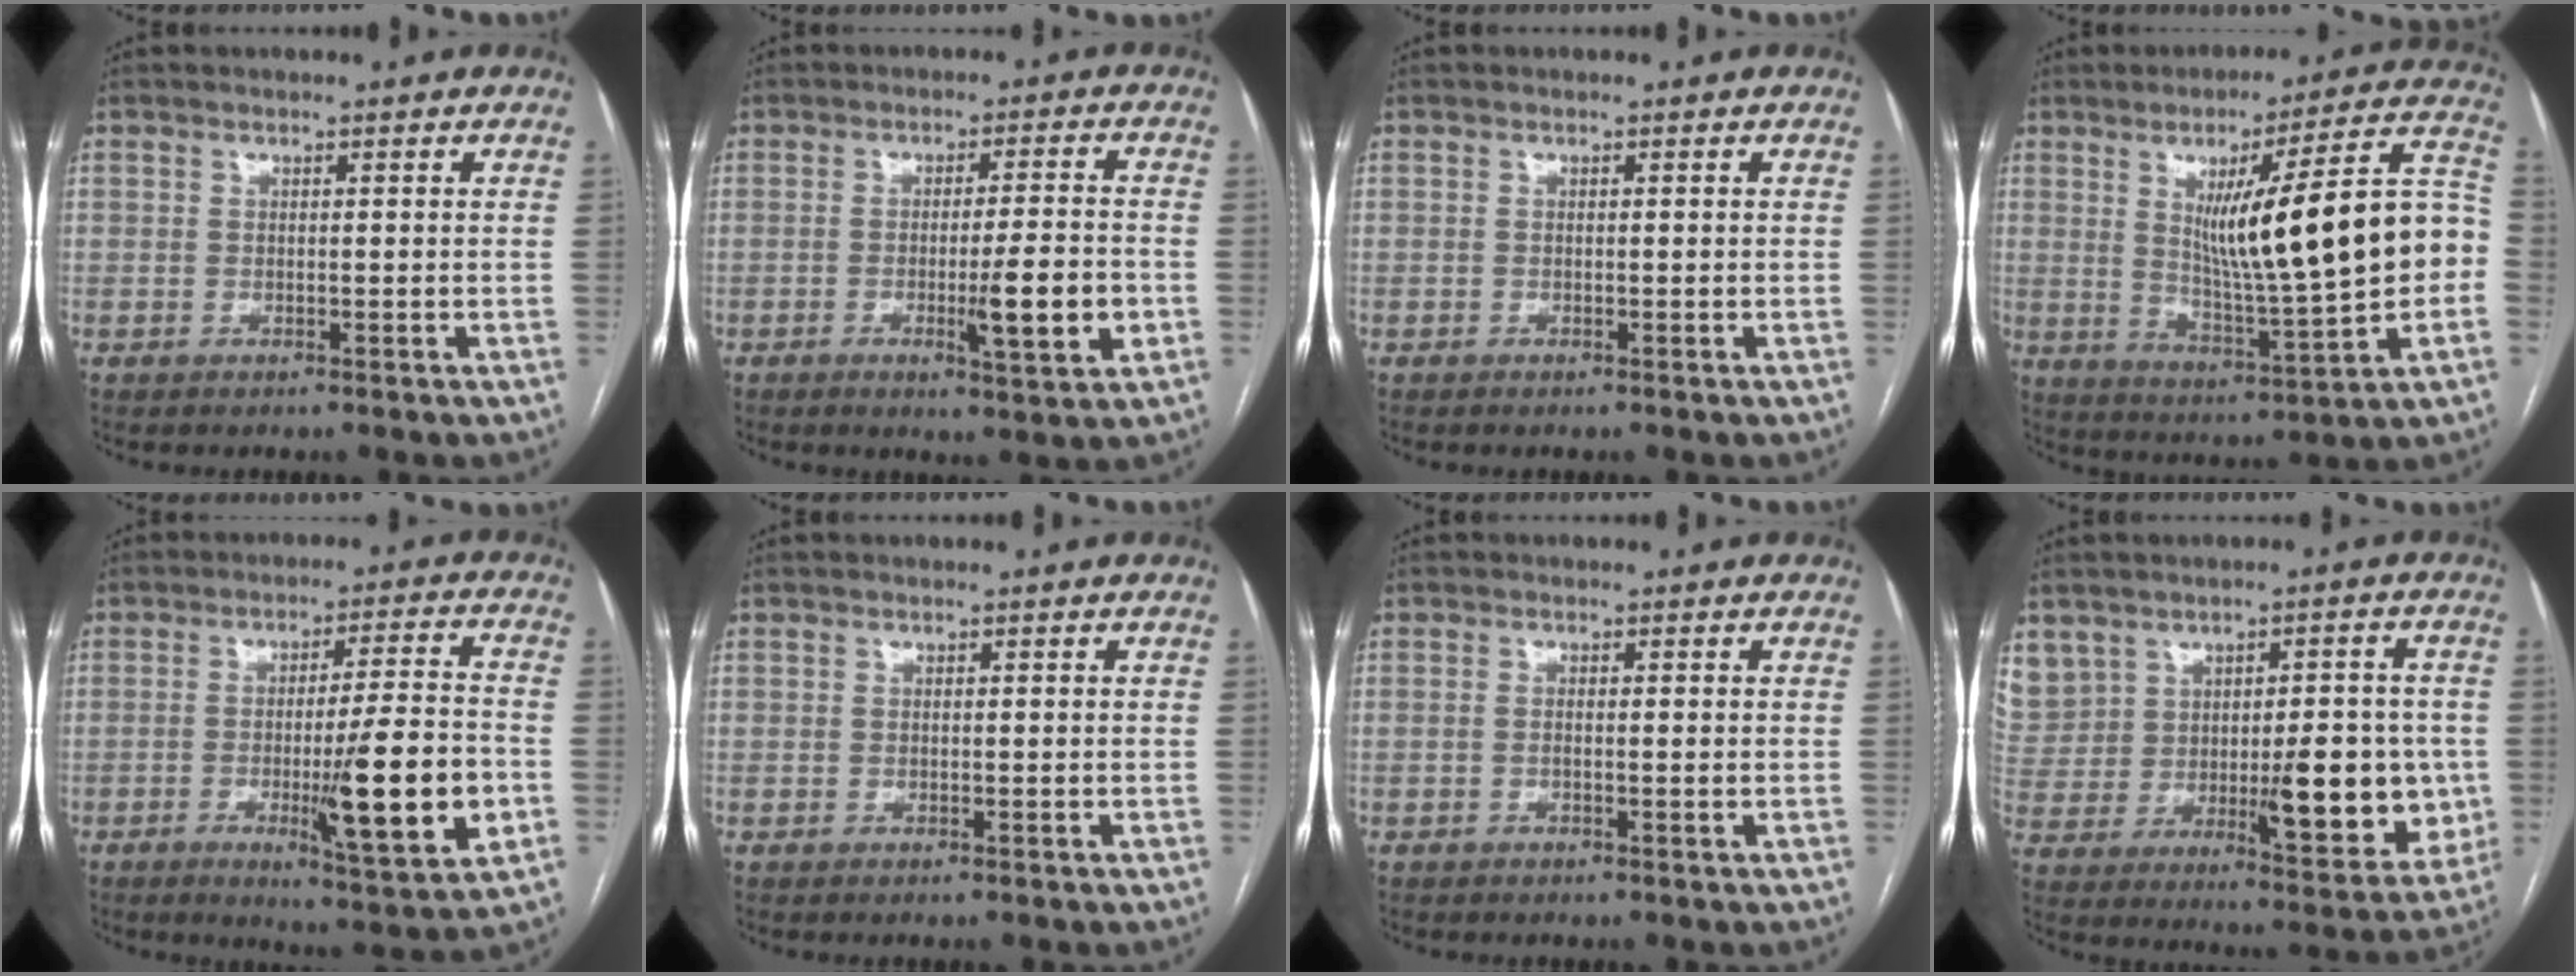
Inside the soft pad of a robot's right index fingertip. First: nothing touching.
{"total": 8.2, "force": [-2.2, 0.4, 7.9], "torque": [-0.117, -0.010, -0.029]}
{"total": 0.0}
{"total": 20.1, "force": [0.9, 1.8, 20.0], "torque": [-0.291, 0.022, 0.020]}
{"total": 14.4, "force": [-3.7, 0.6, 13.9], "torque": [-0.211, -0.018, -0.052]}
{"total": 0.0}
{"total": 0.7, "force": [0.0, 0.1, 0.7], "torque": [-0.015, 0.002, 0.002]}
{"total": 19.2, "force": [2.9, 12.0, 14.7], "torque": [-0.254, 0.023, 0.085]}